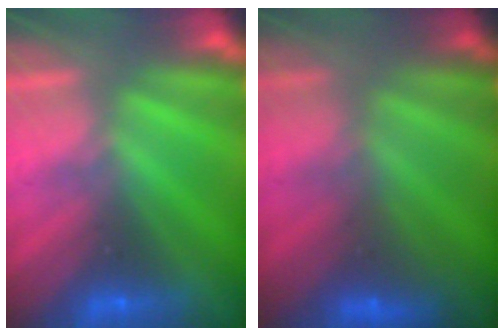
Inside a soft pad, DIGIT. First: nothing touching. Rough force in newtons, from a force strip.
{"total": 2.9}